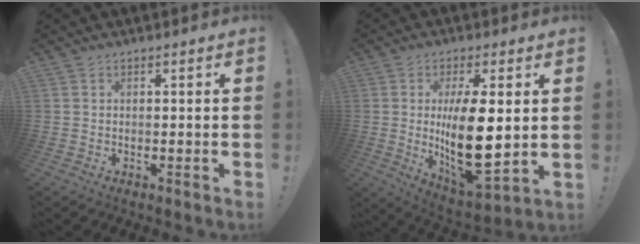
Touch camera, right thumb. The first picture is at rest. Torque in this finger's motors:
{"motor_torque": [2.11, 2.90, 2.36, 0.04, 0.68]}